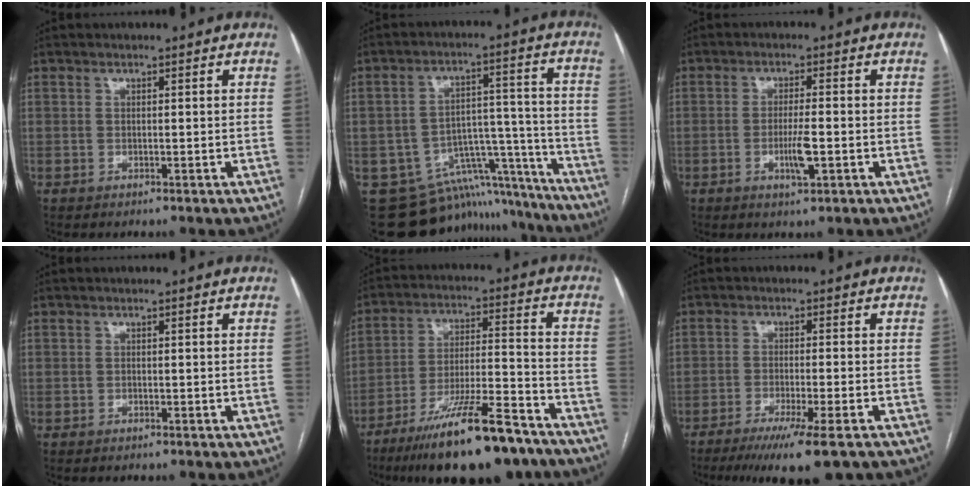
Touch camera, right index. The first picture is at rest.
{"total": 15.8, "force": [-13.7, 7.1, 3.3], "torque": [-0.031, 0.084, -0.182]}
{"total": 4.3, "force": [-1.3, 0.4, 4.1], "torque": [-0.078, -0.007, -0.021]}
{"total": 0.0}
{"total": 19.4, "force": [-14.3, 2.8, 12.7], "torque": [-0.185, -0.008, -0.236]}
{"total": 11.1, "force": [-7.9, 0.0, 7.7], "torque": [-0.113, -0.028, -0.118]}